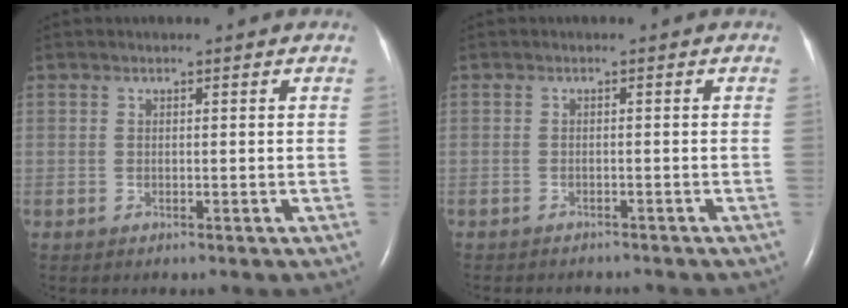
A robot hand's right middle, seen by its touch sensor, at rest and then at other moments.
{"total": 4.5, "force": [-4.1, 1.3, 1.3], "torque": [-0.018, -0.003, -0.050]}